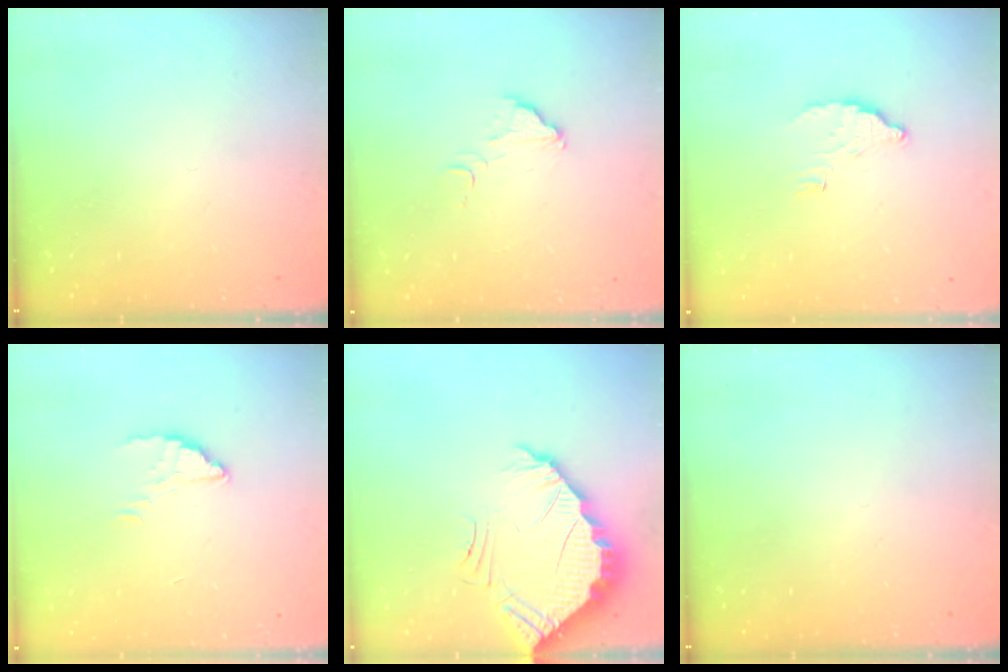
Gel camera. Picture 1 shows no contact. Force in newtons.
{"total": 2.9, "press": 2.9, "slide": 0.1}
{"total": 5.8, "press": 5.8, "slide": 0.3}
{"total": 2.1, "press": 2.1, "slide": 0.2}
{"total": 4.6, "press": 4.6, "slide": 0.3}
{"total": 0.0}